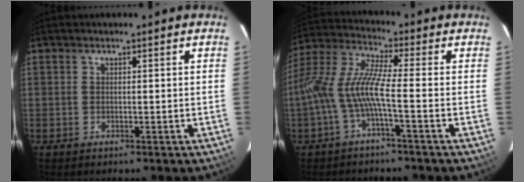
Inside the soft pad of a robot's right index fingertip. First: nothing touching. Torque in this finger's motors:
{"motor_torque": [1.08, -0.54, 0.82, 0.21]}